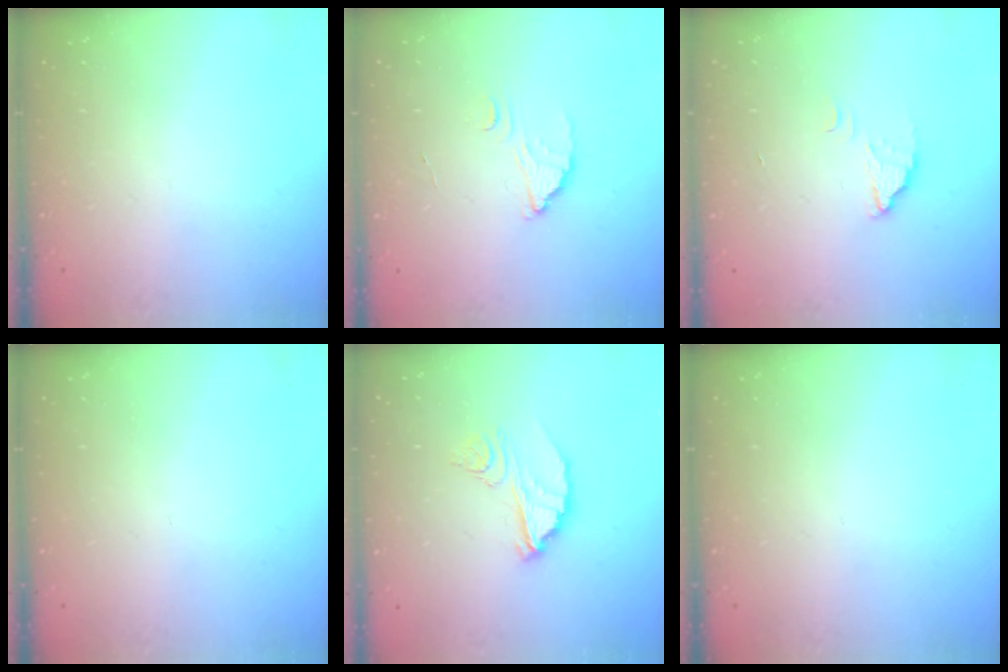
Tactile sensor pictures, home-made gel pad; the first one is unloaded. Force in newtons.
{"total": 2.2, "press": 2.2, "slide": 0.1}
{"total": 2.1, "press": 2.1, "slide": 0.1}
{"total": 0.0}
{"total": 9.8, "press": 9.8, "slide": 0.8}
{"total": 0.0}